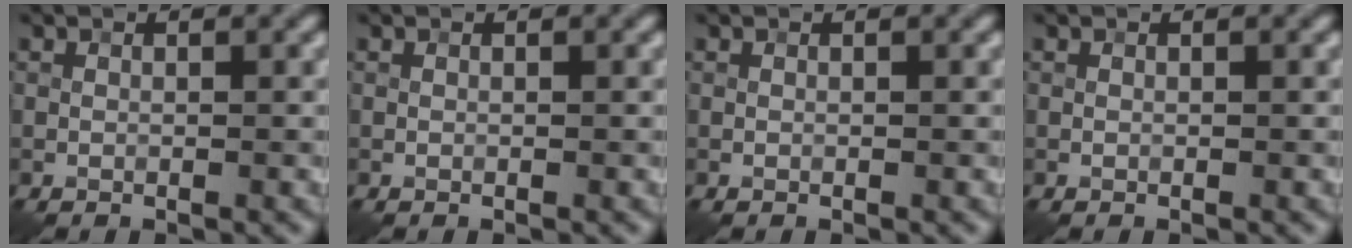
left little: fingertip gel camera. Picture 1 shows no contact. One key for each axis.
{"total": 0.0}
{"total": 0.0}
{"total": 0.0}